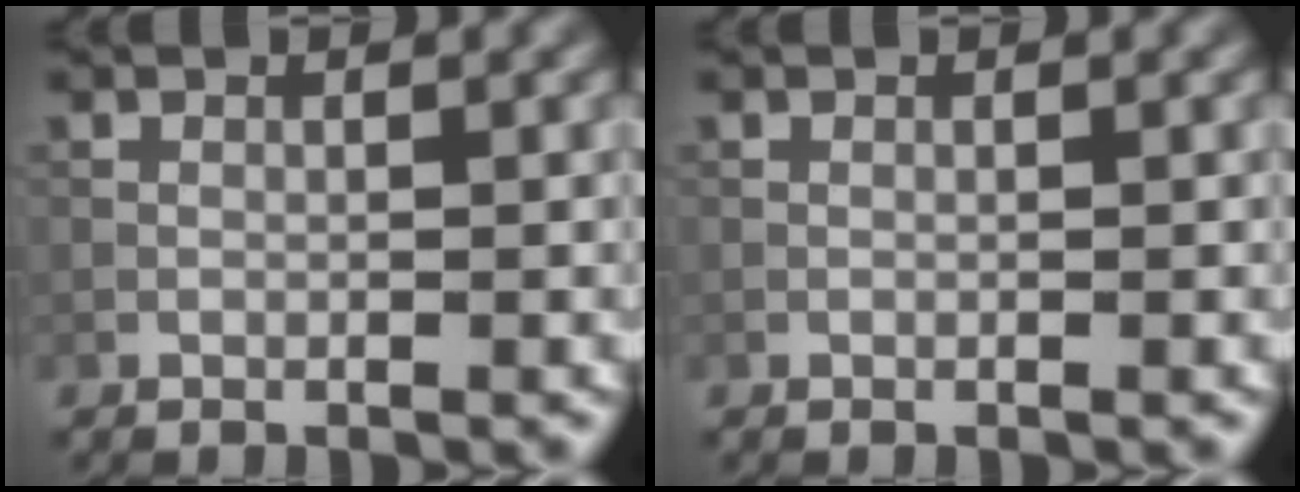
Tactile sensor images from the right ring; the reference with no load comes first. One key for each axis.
{"total": 0.0}